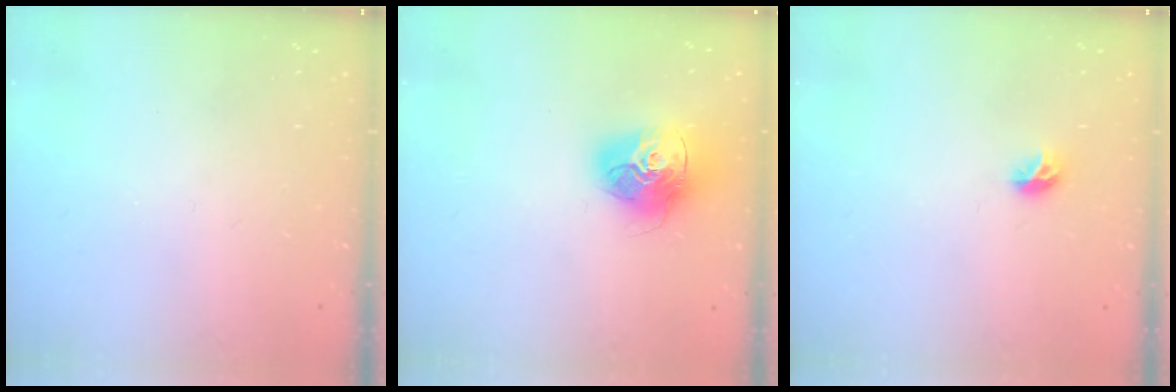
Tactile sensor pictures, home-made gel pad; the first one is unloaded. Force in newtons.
{"total": 15.4, "press": 15.3, "slide": 1.5}
{"total": 5.4, "press": 5.4, "slide": 0.5}